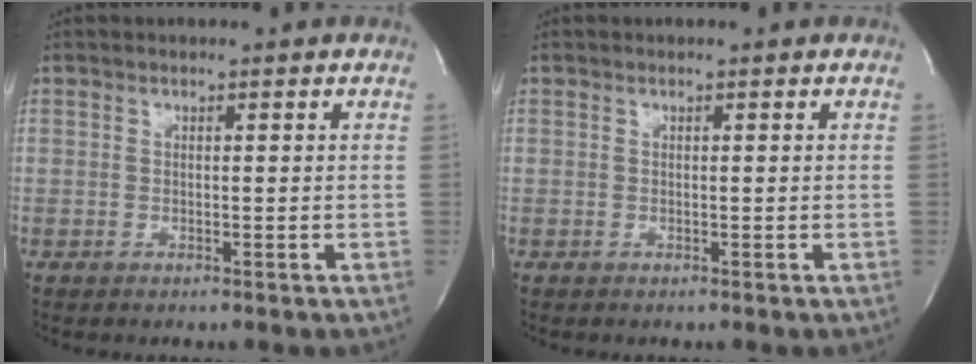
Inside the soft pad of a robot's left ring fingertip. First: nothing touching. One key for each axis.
{"total": 0.0}